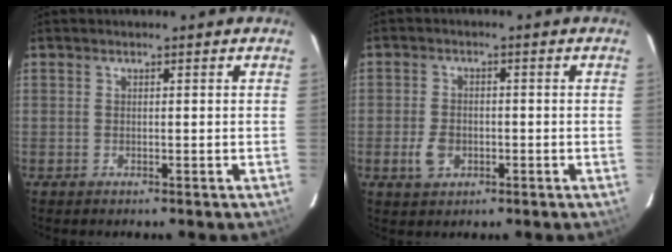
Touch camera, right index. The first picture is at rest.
{"total": 4.5, "force": [-1.6, 3.3, 2.6], "torque": [-0.060, 0.000, -0.025]}